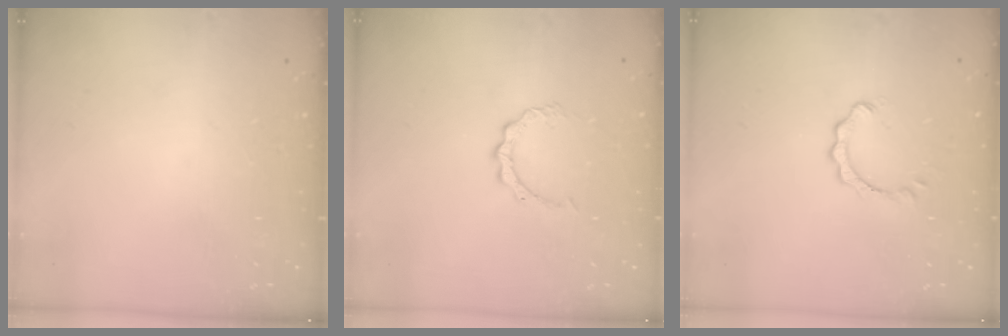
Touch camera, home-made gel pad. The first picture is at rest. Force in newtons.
{"total": 3.0, "press": 3.0, "slide": 0.2}
{"total": 1.1, "press": 1.1, "slide": 0.1}